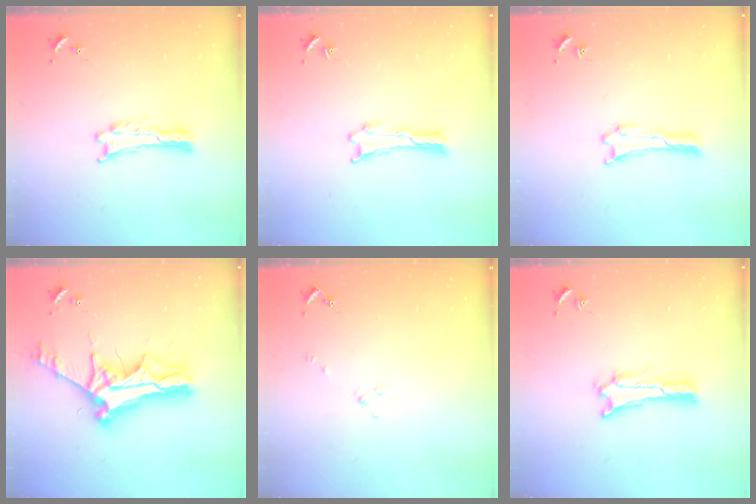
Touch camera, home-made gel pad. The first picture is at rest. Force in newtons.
{"total": 0.0}
{"total": 0.0}
{"total": 12.0, "press": 11.9, "slide": 1.1}
{"total": 1.7, "press": 1.7, "slide": 0.3}
{"total": 0.6, "press": 0.5, "slide": 0.2}